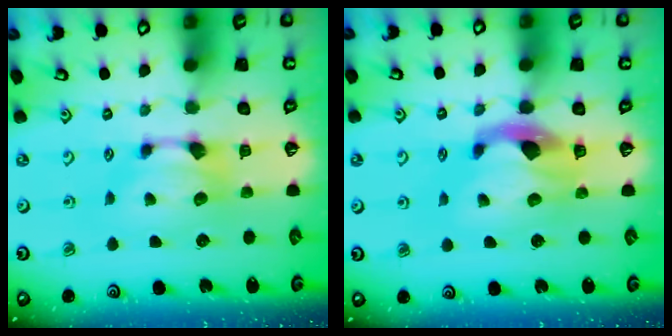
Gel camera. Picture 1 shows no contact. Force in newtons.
{"total": 2.3, "press": 1.9, "slide": 1.3}